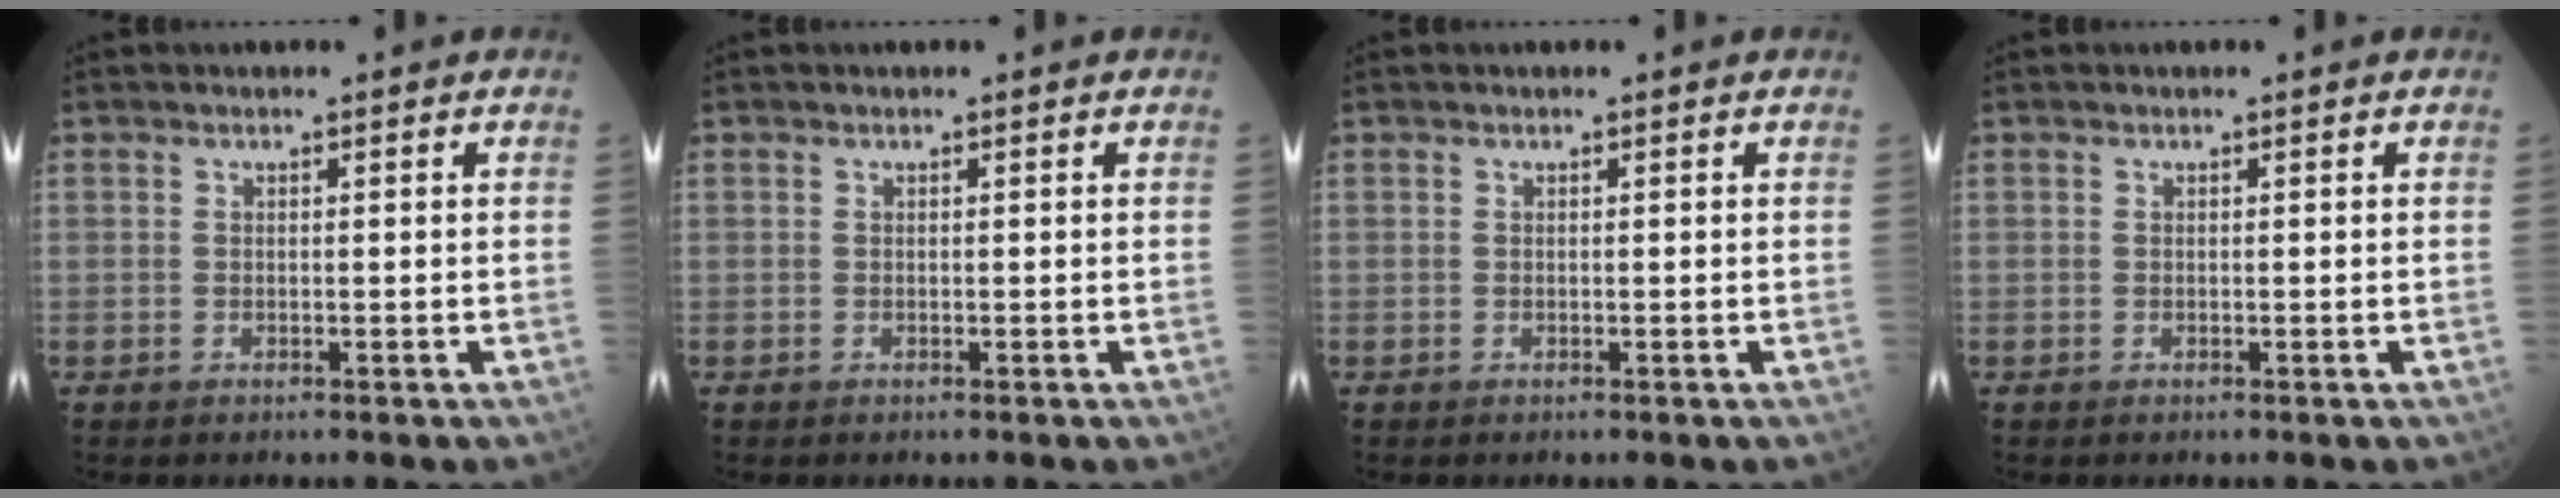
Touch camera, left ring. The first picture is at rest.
{"total": 0.0}
{"total": 0.0}
{"total": 0.0}